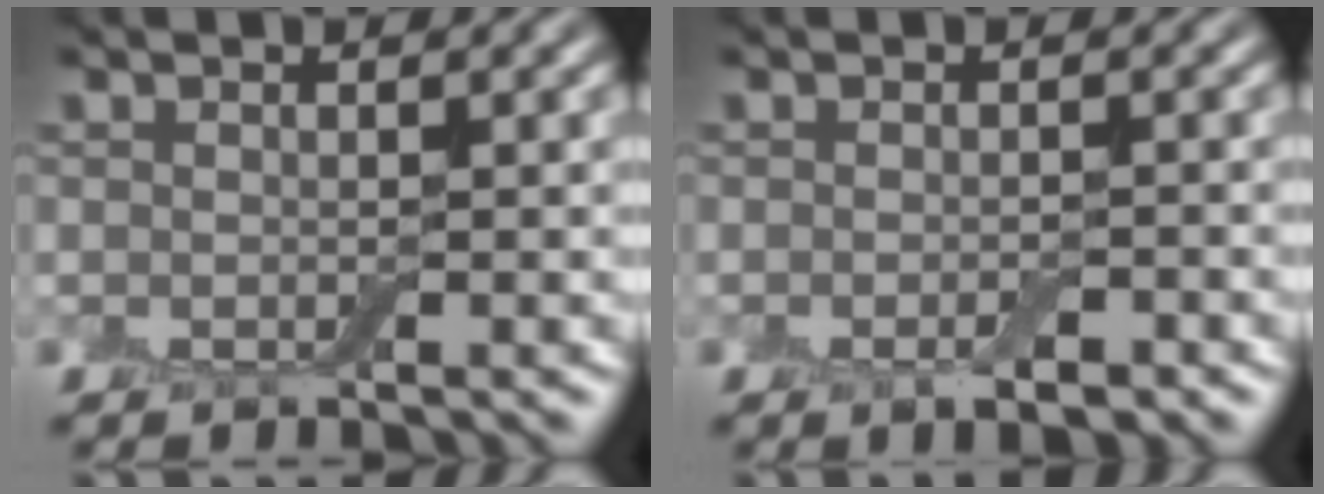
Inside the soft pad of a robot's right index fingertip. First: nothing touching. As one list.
[{"total": 1.4, "force": [-0.8, 0.4, 1.1], "torque": [-0.014, -0.004, -0.011]}]